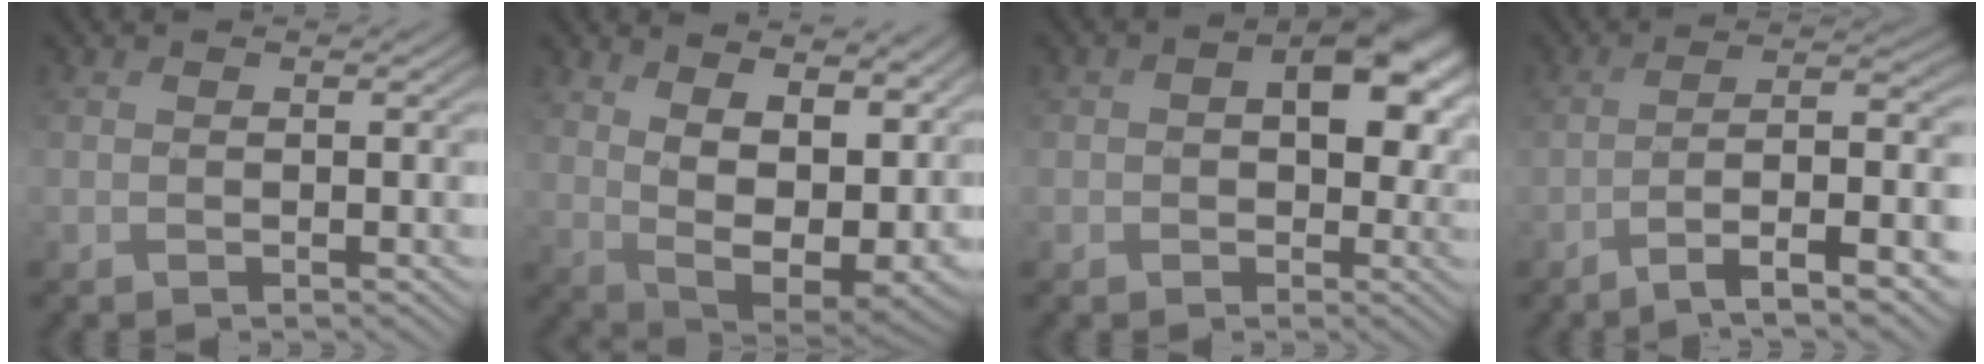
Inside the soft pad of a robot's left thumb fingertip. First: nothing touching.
{"total": 15.6, "force": [5.2, 8.7, 11.8], "torque": [-0.204, -0.012, 0.105]}
{"total": 9.0, "force": [1.9, 6.3, 6.2], "torque": [-0.087, -0.011, 0.034]}
{"total": 11.0, "force": [-6.4, 2.3, 8.6], "torque": [-0.127, 0.018, -0.105]}